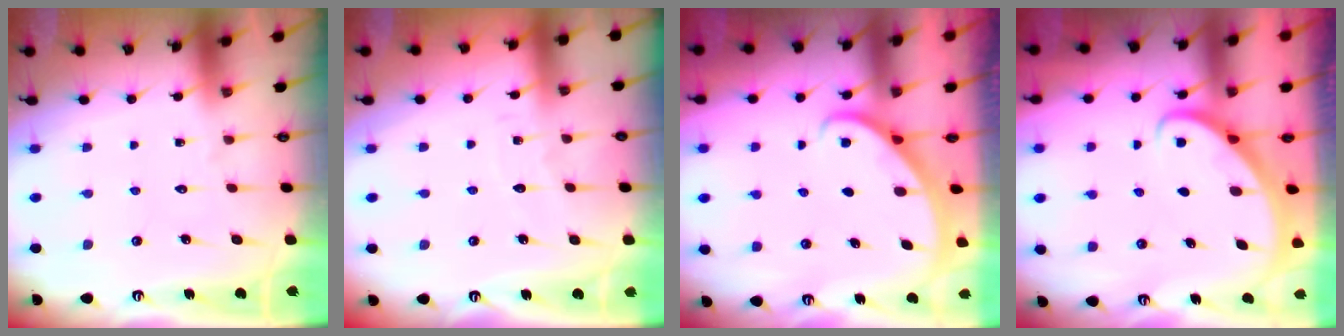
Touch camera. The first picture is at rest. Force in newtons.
{"total": 2.5, "press": 2.5, "slide": 0.2}
{"total": 2.3, "press": 2.3, "slide": 0.2}
{"total": 2.9, "press": 2.9, "slide": 0.2}